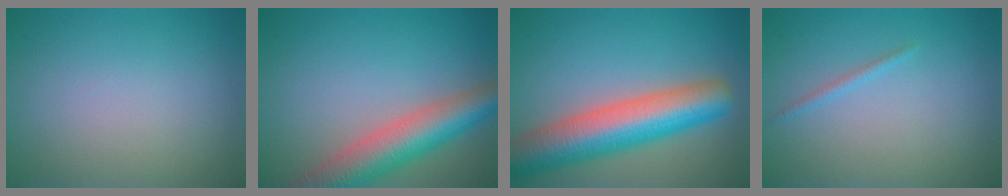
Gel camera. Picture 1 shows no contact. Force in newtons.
{"total": 7.6, "press": 7.6, "slide": 0.4}
{"total": 9.6, "press": 9.6, "slide": 0.3}
{"total": 0.8, "press": 0.8, "slide": 0.0}